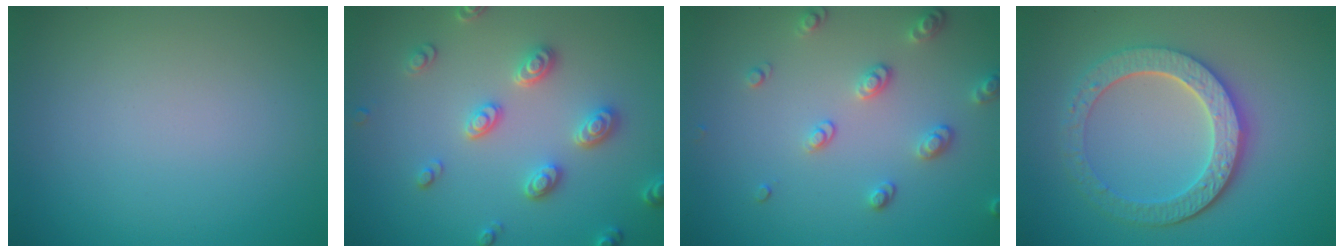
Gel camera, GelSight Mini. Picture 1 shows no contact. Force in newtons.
{"total": 3.3, "press": 3.2, "slide": 0.9}
{"total": 2.6, "press": 2.6, "slide": 0.6}
{"total": 5.4, "press": 4.4, "slide": 3.0}